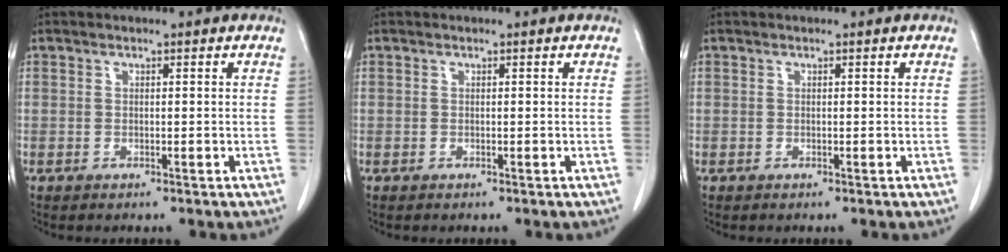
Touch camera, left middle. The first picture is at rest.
{"total": 0.0}
{"total": 0.0}